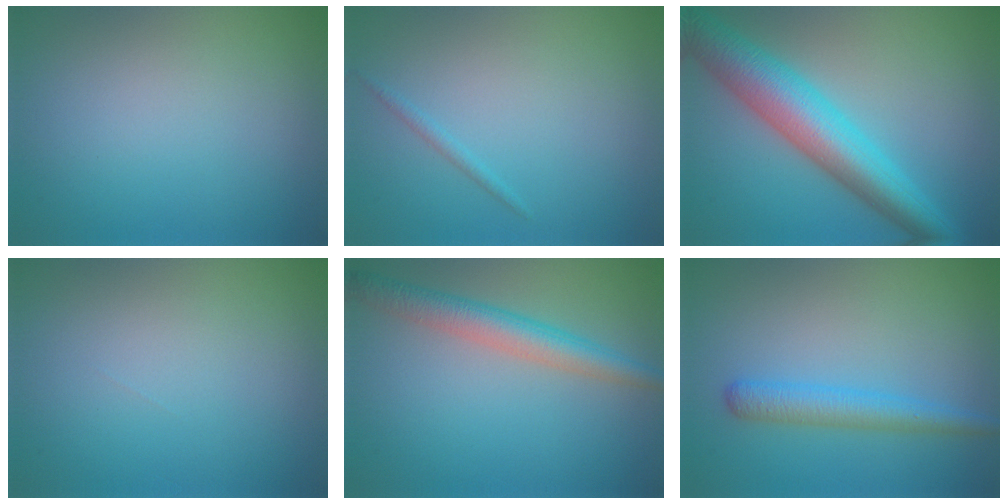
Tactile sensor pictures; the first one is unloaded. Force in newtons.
{"total": 0.7, "press": 0.7, "slide": 0.1}
{"total": 7.9, "press": 7.9, "slide": 0.1}
{"total": 0.0}
{"total": 3.9, "press": 3.9, "slide": 0.1}
{"total": 3.0, "press": 3.0, "slide": 0.2}